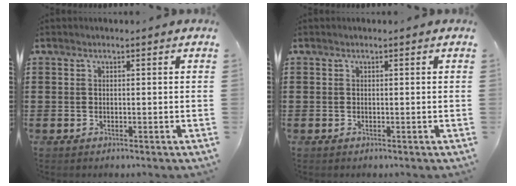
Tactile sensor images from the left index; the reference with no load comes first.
{"total": 0.0}